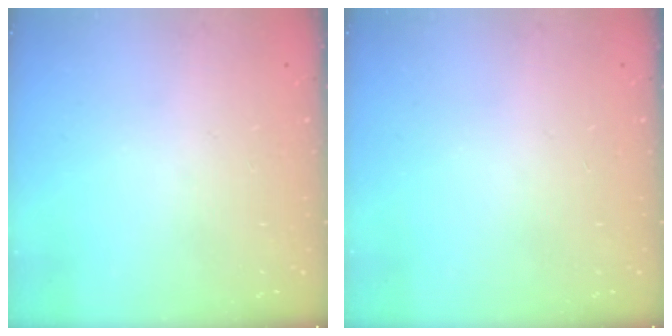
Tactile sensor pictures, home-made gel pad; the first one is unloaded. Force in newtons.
{"total": 0.0}